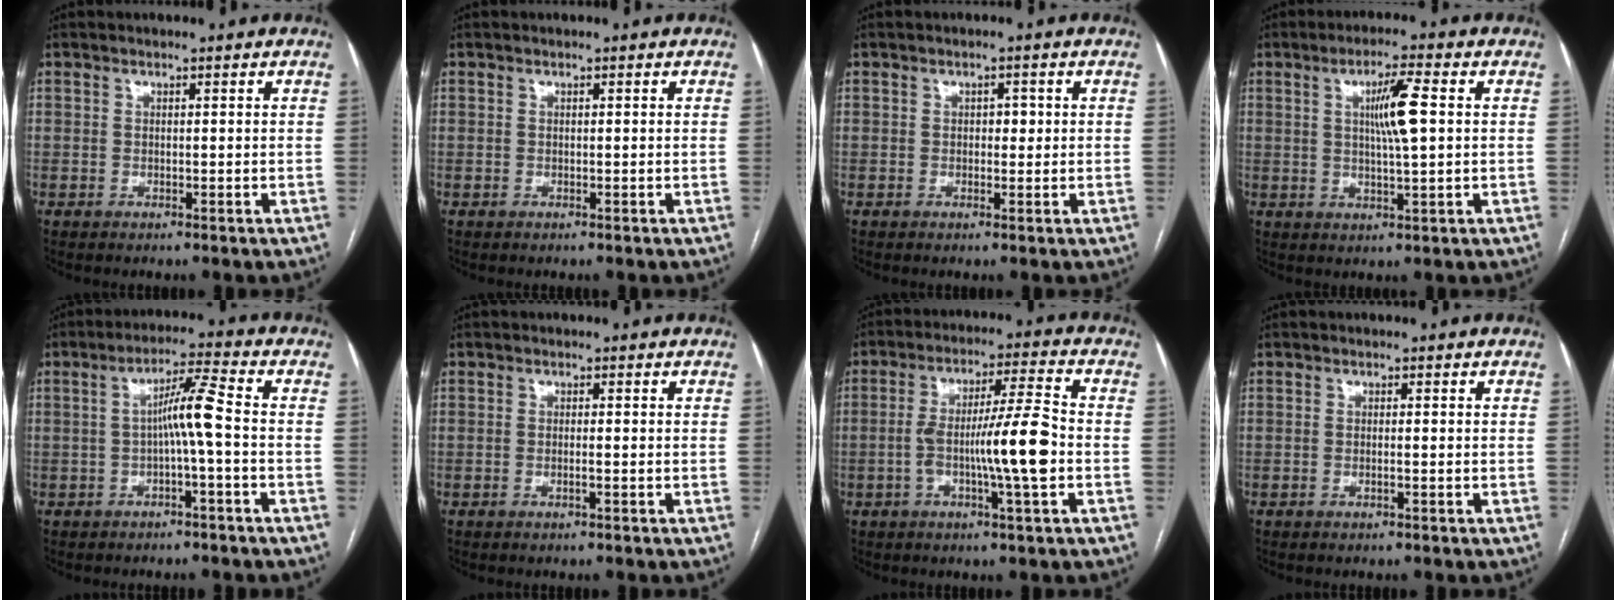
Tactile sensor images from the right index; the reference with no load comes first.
{"total": 0.0}
{"total": 1.6, "force": [0.2, 1.0, 1.2], "torque": [-0.013, 0.005, 0.001]}
{"total": 6.6, "force": [1.2, 0.1, 6.5], "torque": [-0.114, 0.001, 0.020]}
{"total": 5.8, "force": [-0.8, -0.5, 5.7], "torque": [-0.100, 0.019, -0.012]}
{"total": 0.9, "force": [-0.4, -0.1, 0.8], "torque": [-0.018, 0.000, -0.006]}
{"total": 11.0, "force": [-2.2, -0.1, 10.8], "torque": [-0.191, 0.007, -0.043]}
{"total": 0.6, "force": [-0.2, -0.1, 0.6], "torque": [-0.013, 0.000, -0.004]}